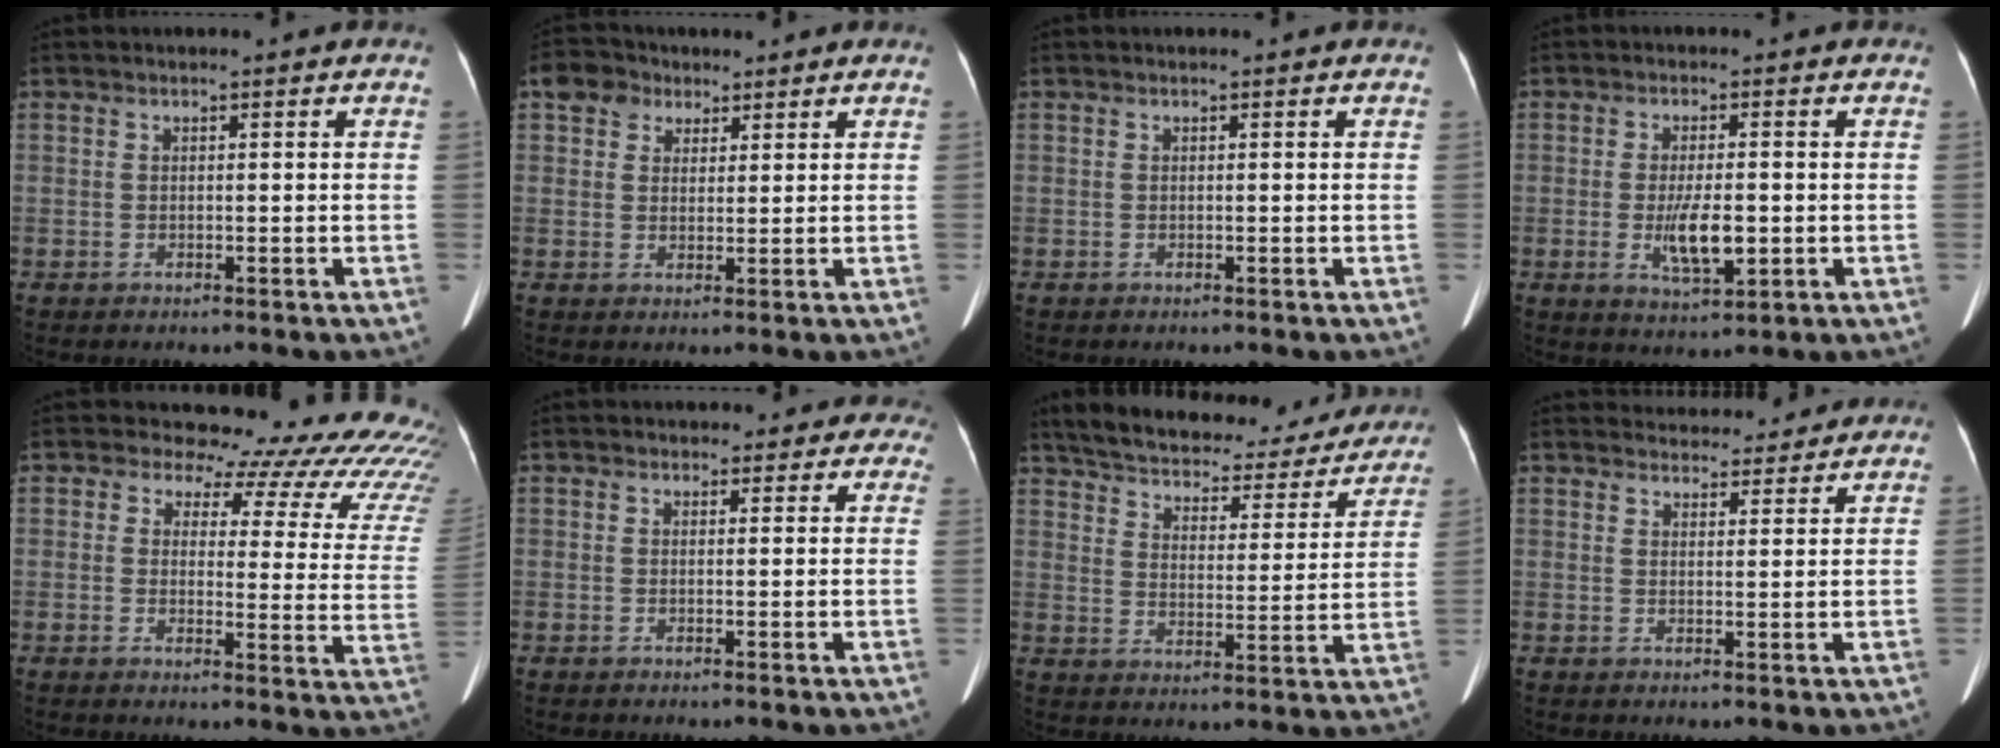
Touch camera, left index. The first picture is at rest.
{"total": 4.1, "force": [2.1, 3.4, 1.0], "torque": [-0.022, 0.015, 0.043]}
{"total": 0.0}
{"total": 5.4, "force": [-1.3, 1.5, 5.1], "torque": [-0.096, -0.018, -0.014]}
{"total": 20.0, "force": [18.9, 5.9, 2.7], "torque": [0.006, -0.120, 0.173]}
{"total": 5.2, "force": [4.0, 3.3, -0.8], "torque": [0.053, -0.013, 0.018]}
{"total": 25.5, "force": [22.5, 7.5, 9.2], "torque": [-0.140, -0.016, 0.287]}
{"total": 8.5, "force": [8.2, 2.1, 1.0], "torque": [0.002, 0.008, 0.097]}